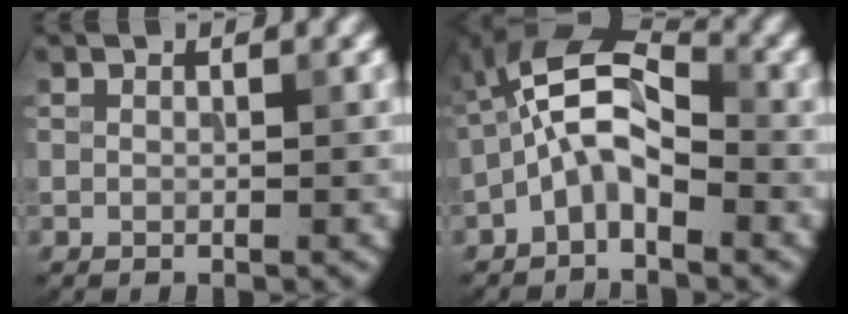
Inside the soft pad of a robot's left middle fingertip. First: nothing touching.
{"total": 5.3, "force": [-1.8, 2.5, 4.4], "torque": [-0.083, 0.021, -0.043]}